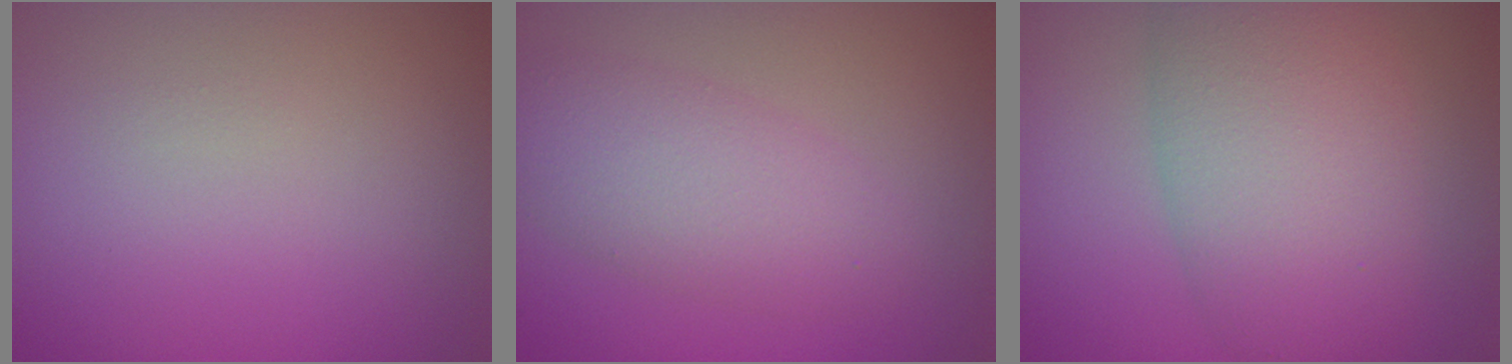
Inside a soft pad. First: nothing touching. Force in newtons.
{"total": 4.6, "press": 4.5, "slide": 0.3}
{"total": 8.5, "press": 8.5, "slide": 0.5}